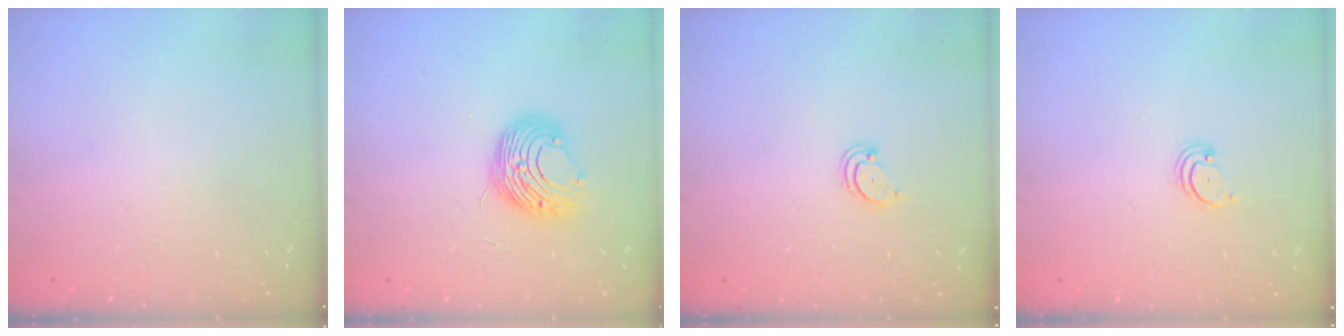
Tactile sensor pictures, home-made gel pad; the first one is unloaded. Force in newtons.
{"total": 9.7, "press": 9.7, "slide": 0.1}
{"total": 1.8, "press": 1.8, "slide": 0.2}
{"total": 2.2, "press": 2.2, "slide": 0.2}